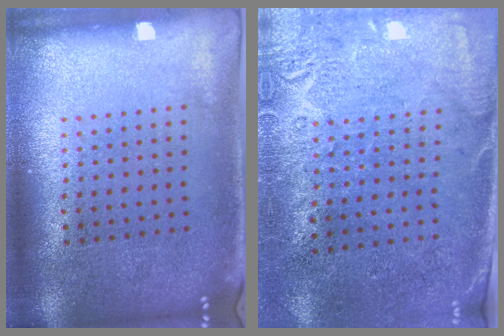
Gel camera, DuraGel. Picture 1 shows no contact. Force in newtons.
{"total": 2.8, "press": 2.4, "slide": 1.5}